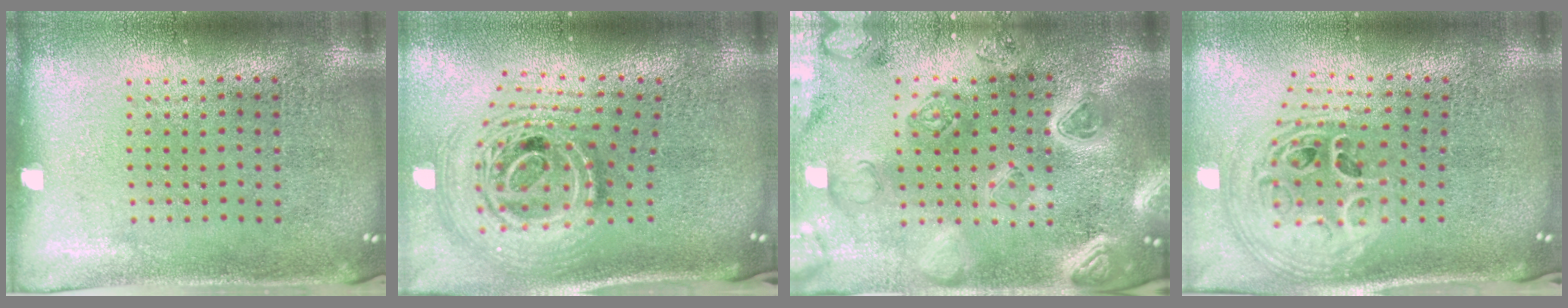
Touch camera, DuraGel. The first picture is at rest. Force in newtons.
{"total": 2.9, "press": 1.9, "slide": 2.1}
{"total": 4.5, "press": 4.0, "slide": 2.2}
{"total": 3.0, "press": 2.0, "slide": 2.2}